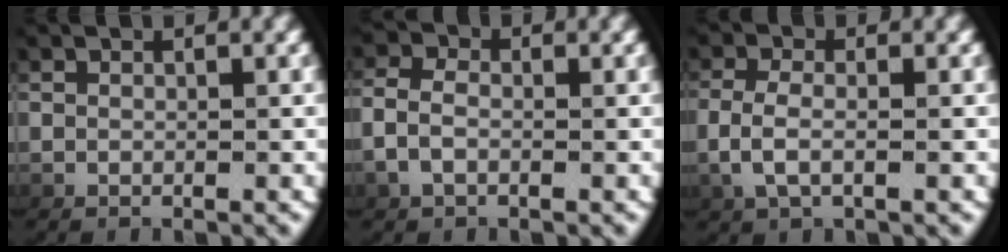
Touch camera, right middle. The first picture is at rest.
{"total": 2.2, "force": [-0.5, 1.6, 1.4], "torque": [-0.041, 0.001, -0.011]}
{"total": 2.5, "force": [-0.4, 1.2, 2.2], "torque": [-0.062, -0.003, -0.003]}